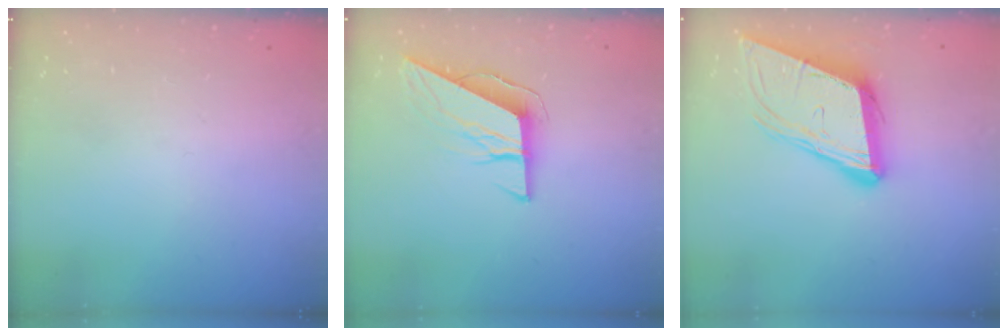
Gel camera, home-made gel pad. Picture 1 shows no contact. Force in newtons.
{"total": 8.2, "press": 8.2, "slide": 0.3}
{"total": 12.8, "press": 12.3, "slide": 3.6}